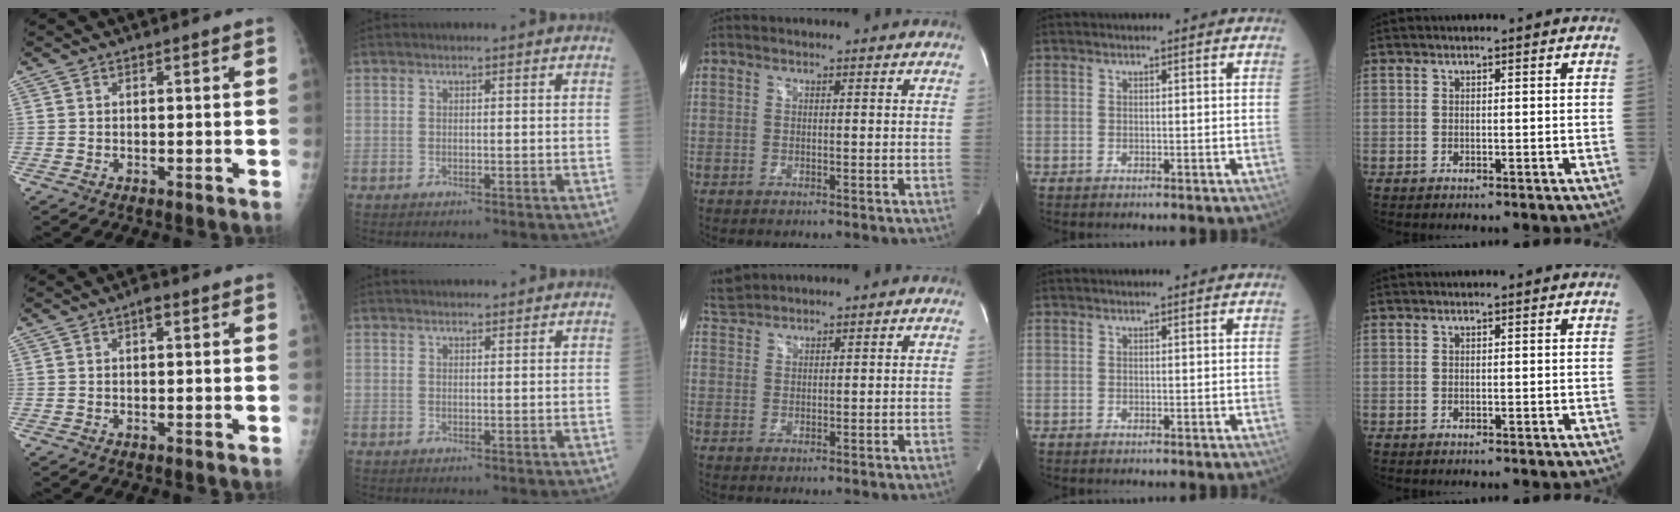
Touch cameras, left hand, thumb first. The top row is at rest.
{"thumb": {"total": 1.7, "force": [0.6, 0.8, 1.3], "torque": [-0.013, 0.003, 0.005]}, "index": {"total": 3.4, "force": [3.1, 0.7, 1.0], "torque": [-0.009, 0.027, 0.046]}, "middle": {"total": 3.2, "force": [3.2, 0.0, -0.1], "torque": [-0.013, 0.019, 0.071]}}